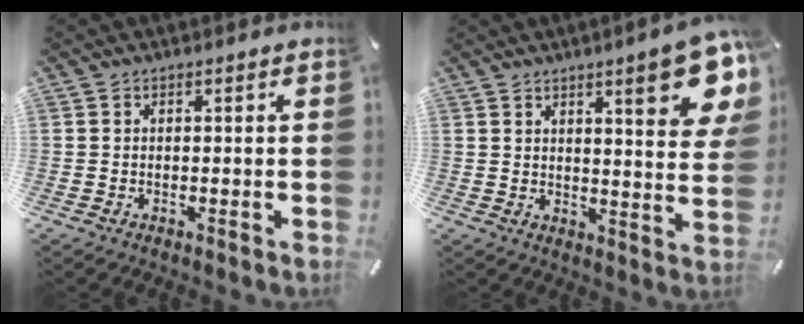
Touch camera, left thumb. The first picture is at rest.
{"total": 13.9, "force": [7.5, 3.3, 11.2], "torque": [-0.140, -0.047, 0.113]}